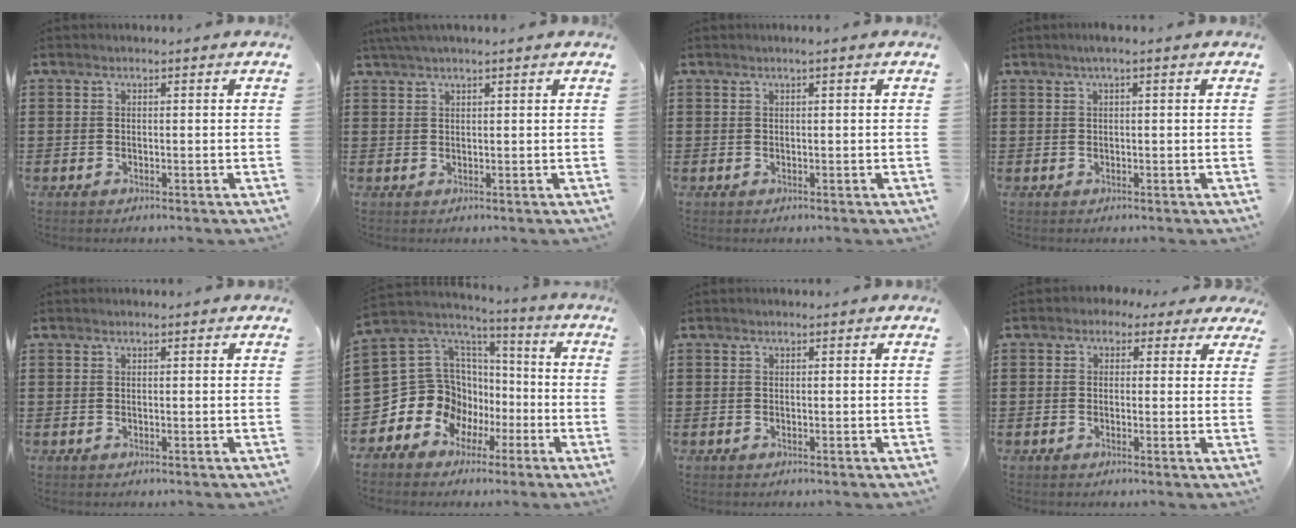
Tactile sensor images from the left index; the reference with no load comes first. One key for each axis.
{"total": 1.8, "fx": 1.5, "fy": -0.1, "fz": 1.1, "tx": -0.023, "ty": 0.001, "tz": 0.028}
{"total": 0.6, "fx": 0.2, "fy": -0.1, "fz": 0.5, "tx": -0.007, "ty": -0.002, "tz": 0.004}
{"total": 1.2, "fx": 0.4, "fy": 0.0, "fz": 1.1, "tx": -0.020, "ty": 0.000, "tz": 0.007}
{"total": 0.0}
{"total": 12.2, "fx": -2.5, "fy": 11.6, "fz": 3.0, "tx": -0.112, "ty": -0.032, "tz": -0.025}
{"total": 0.0}
{"total": 1.7, "fx": 0.2, "fy": 1.5, "fz": 0.9, "tx": -0.023, "ty": 0.009, "tz": 0.001}